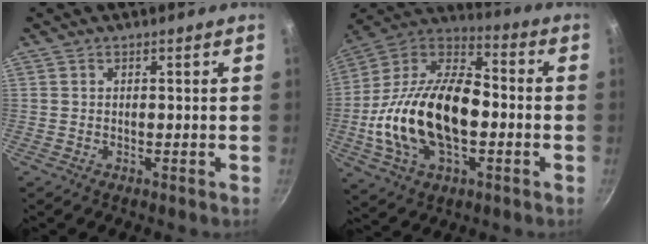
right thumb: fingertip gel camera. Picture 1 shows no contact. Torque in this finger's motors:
{"motor_torque": [-0.49, 1.80, 2.15, -0.60, 0.70]}